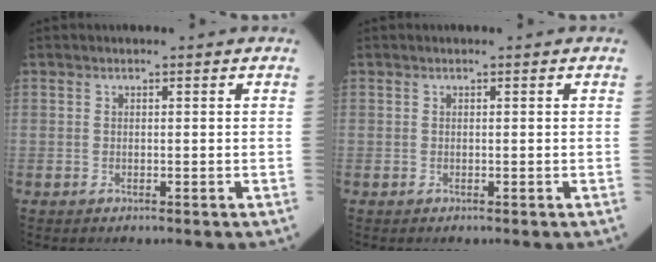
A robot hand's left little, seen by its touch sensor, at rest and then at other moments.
{"total": 0.0}